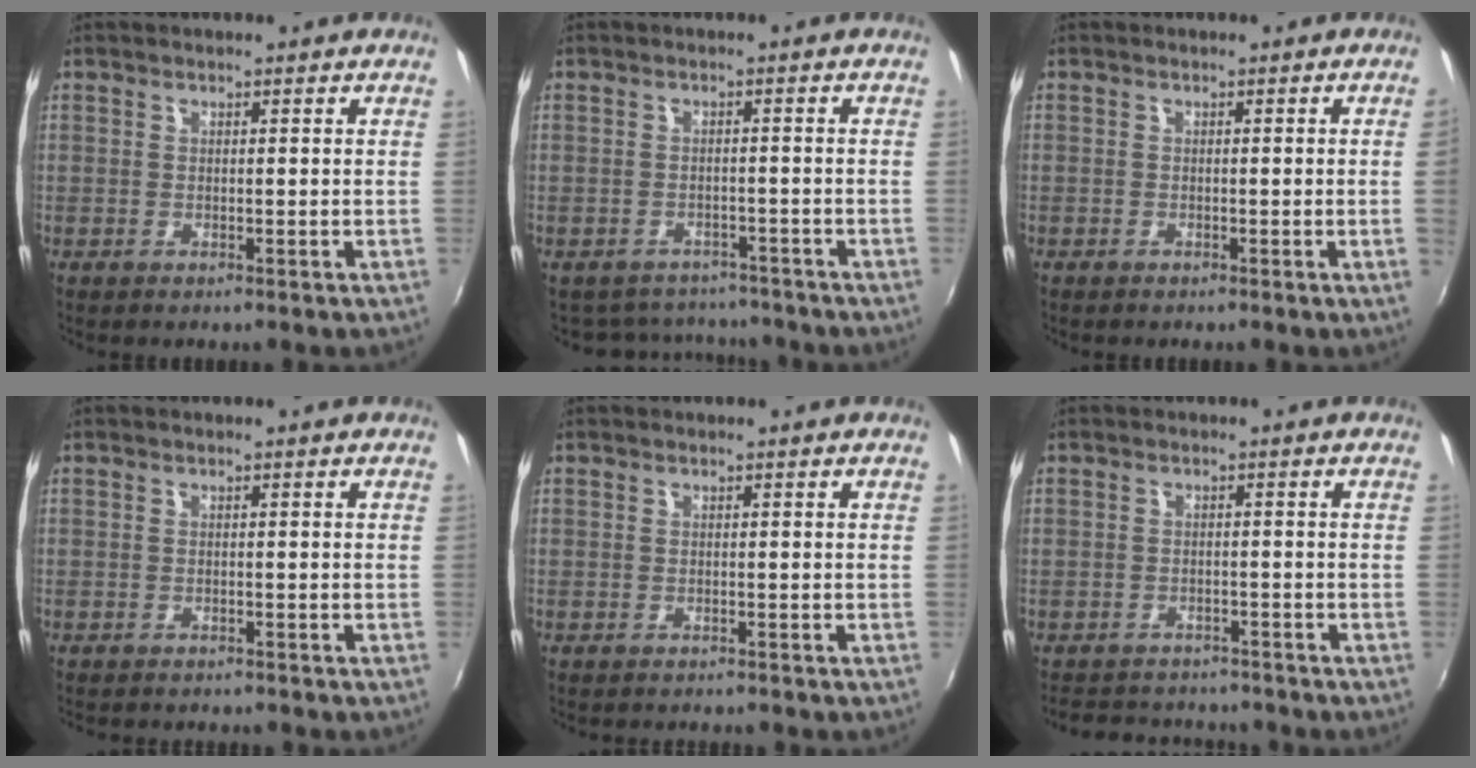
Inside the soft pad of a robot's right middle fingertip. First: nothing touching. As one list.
[{"total": 8.8, "force": [-7.9, 3.6, 1.6], "torque": [-0.044, 0.006, -0.106]}, {"total": 0.9, "force": [-0.1, -0.6, 0.7], "torque": [-0.006, -0.005, -0.003]}, {"total": 2.9, "force": [-2.7, 0.7, 0.9], "torque": [-0.025, -0.013, -0.041]}, {"total": 1.4, "force": [-1.4, 0.4, 0.2], "torque": [-0.009, -0.009, -0.021]}, {"total": 8.3, "force": [-7.2, 3.7, 1.8], "torque": [-0.051, 0.017, -0.105]}]